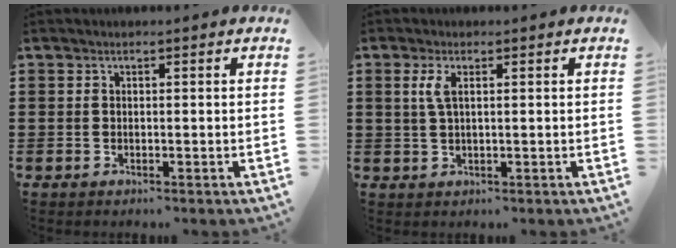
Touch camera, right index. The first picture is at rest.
{"total": 2.7, "force": [0.8, 0.8, 2.4], "torque": [-0.051, 0.005, 0.012]}